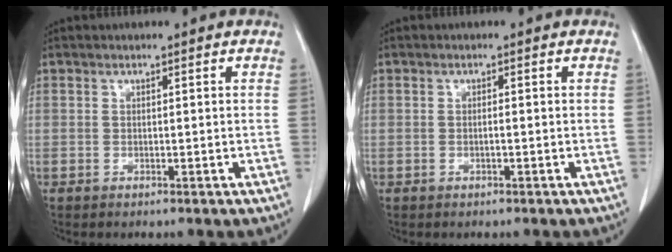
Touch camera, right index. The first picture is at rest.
{"total": 0.8, "force": [-0.2, 0.1, 0.7], "torque": [-0.014, 0.001, -0.003]}